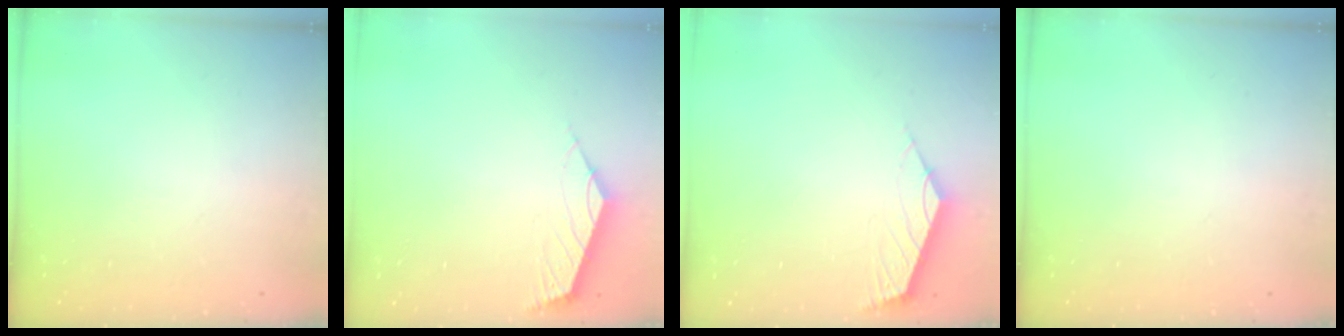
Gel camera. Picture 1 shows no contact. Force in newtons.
{"total": 2.6, "press": 2.5, "slide": 0.7}
{"total": 2.6, "press": 2.5, "slide": 0.6}
{"total": 0.0}